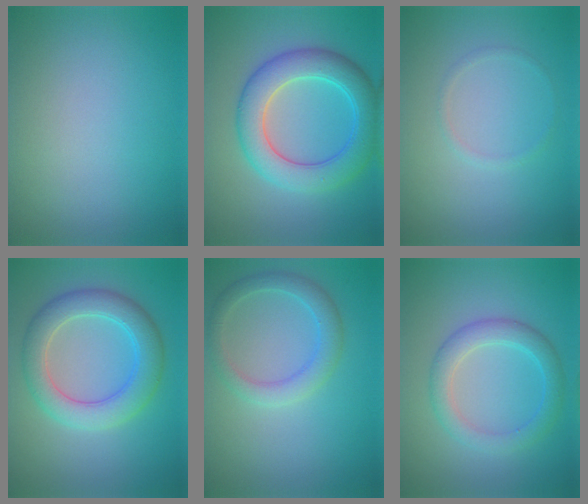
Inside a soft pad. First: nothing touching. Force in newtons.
{"total": 6.5, "press": 6.5, "slide": 0.0}
{"total": 0.7, "press": 0.7, "slide": 0.1}
{"total": 5.3, "press": 5.3, "slide": 0.1}
{"total": 2.9, "press": 2.9, "slide": 0.1}
{"total": 3.2, "press": 3.2, "slide": 0.2}